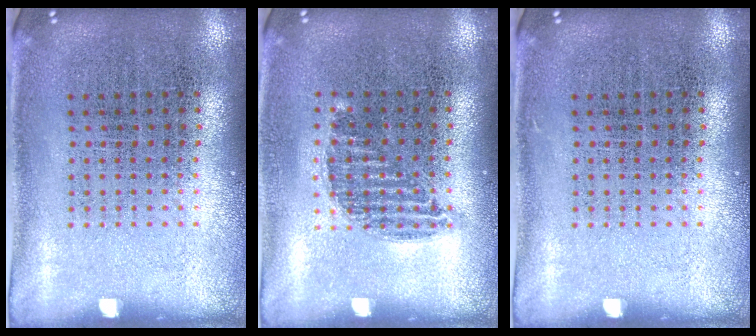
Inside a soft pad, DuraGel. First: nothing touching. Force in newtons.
{"total": 0.9, "press": 0.8, "slide": 0.4}
{"total": 0.0}